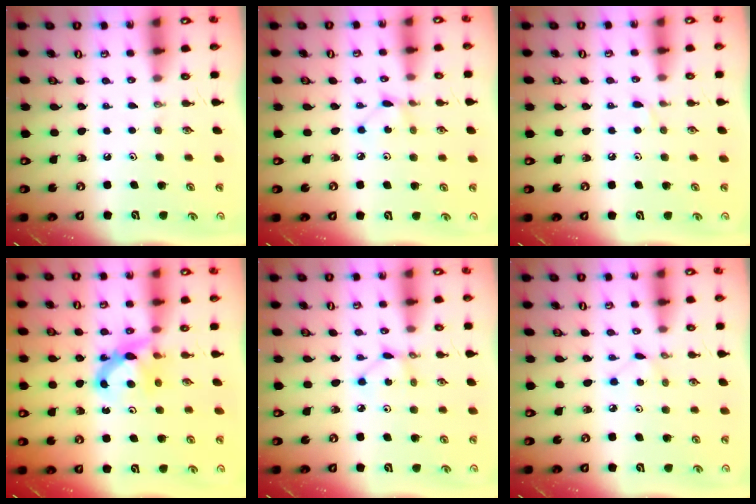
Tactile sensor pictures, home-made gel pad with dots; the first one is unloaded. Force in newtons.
{"total": 2.5, "press": 2.5, "slide": 0.4}
{"total": 2.9, "press": 2.8, "slide": 0.5}
{"total": 7.2, "press": 7.2, "slide": 0.5}
{"total": 2.7, "press": 2.7, "slide": 0.1}
{"total": 2.5, "press": 2.5, "slide": 0.3}